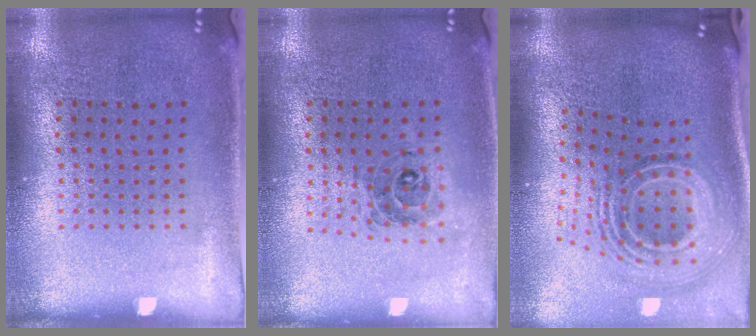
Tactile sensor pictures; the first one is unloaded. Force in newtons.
{"total": 0.7, "press": 0.7, "slide": 0.1}
{"total": 2.6, "press": 1.7, "slide": 2.0}